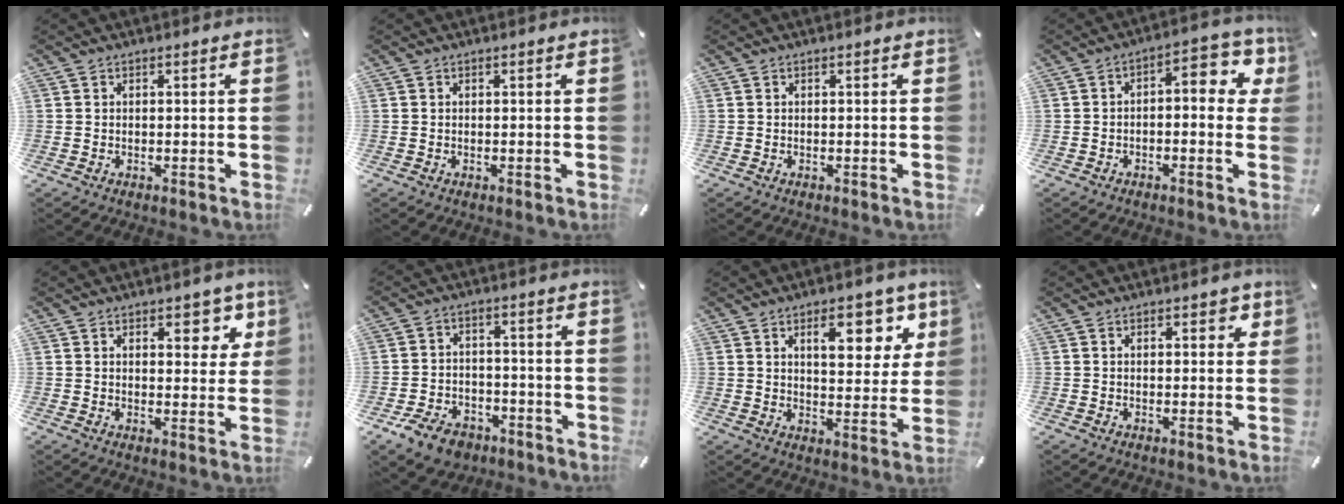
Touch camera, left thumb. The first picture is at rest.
{"total": 0.0}
{"total": 0.0}
{"total": 8.0, "force": [0.6, 3.9, 7.0], "torque": [-0.091, -0.017, 0.002]}
{"total": 6.7, "force": [3.8, 3.8, 4.0], "torque": [-0.033, -0.020, 0.059]}
{"total": 7.6, "force": [-4.9, 4.9, 3.2], "torque": [-0.068, 0.028, -0.090]}
{"total": 12.5, "force": [6.2, 6.1, 9.0], "torque": [-0.108, -0.021, 0.099]}
{"total": 2.5, "force": [1.2, 1.3, 1.8], "torque": [-0.022, 0.000, 0.016]}